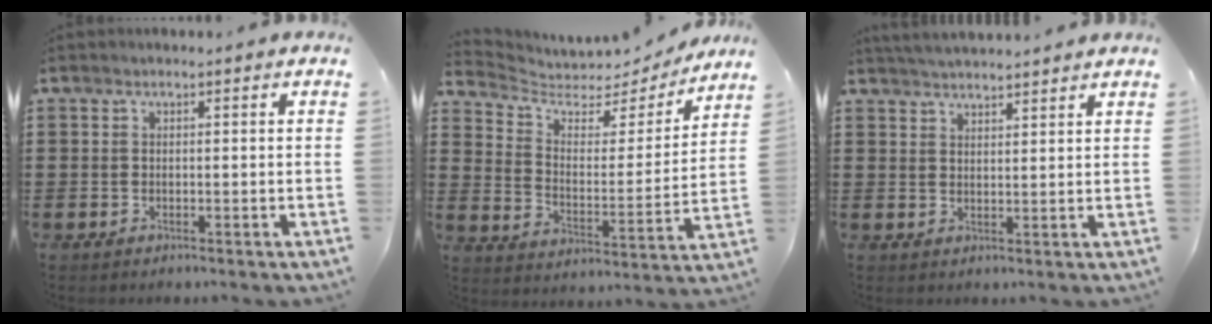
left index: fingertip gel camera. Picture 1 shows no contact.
{"total": 4.7, "force": [4.0, 2.2, 1.2], "torque": [-0.050, -0.031, 0.064]}
{"total": 3.1, "force": [3.1, -0.3, 0.3], "torque": [-0.014, -0.009, 0.057]}